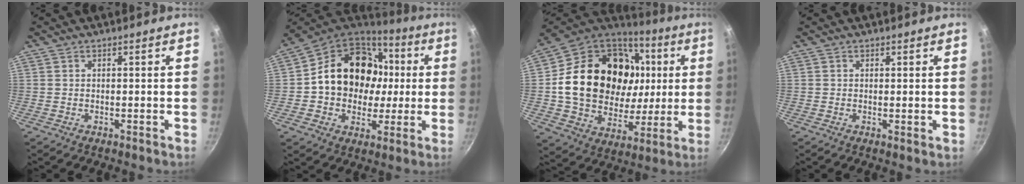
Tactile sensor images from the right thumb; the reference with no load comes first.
{"total": 21.7, "force": [2.3, 17.6, 12.5], "torque": [-0.187, 0.039, 0.038]}
{"total": 29.9, "force": [5.0, 22.2, 19.5], "torque": [-0.317, 0.019, 0.094]}
{"total": 0.7, "force": [0.2, 0.2, 0.7], "torque": [-0.010, -0.005, 0.000]}